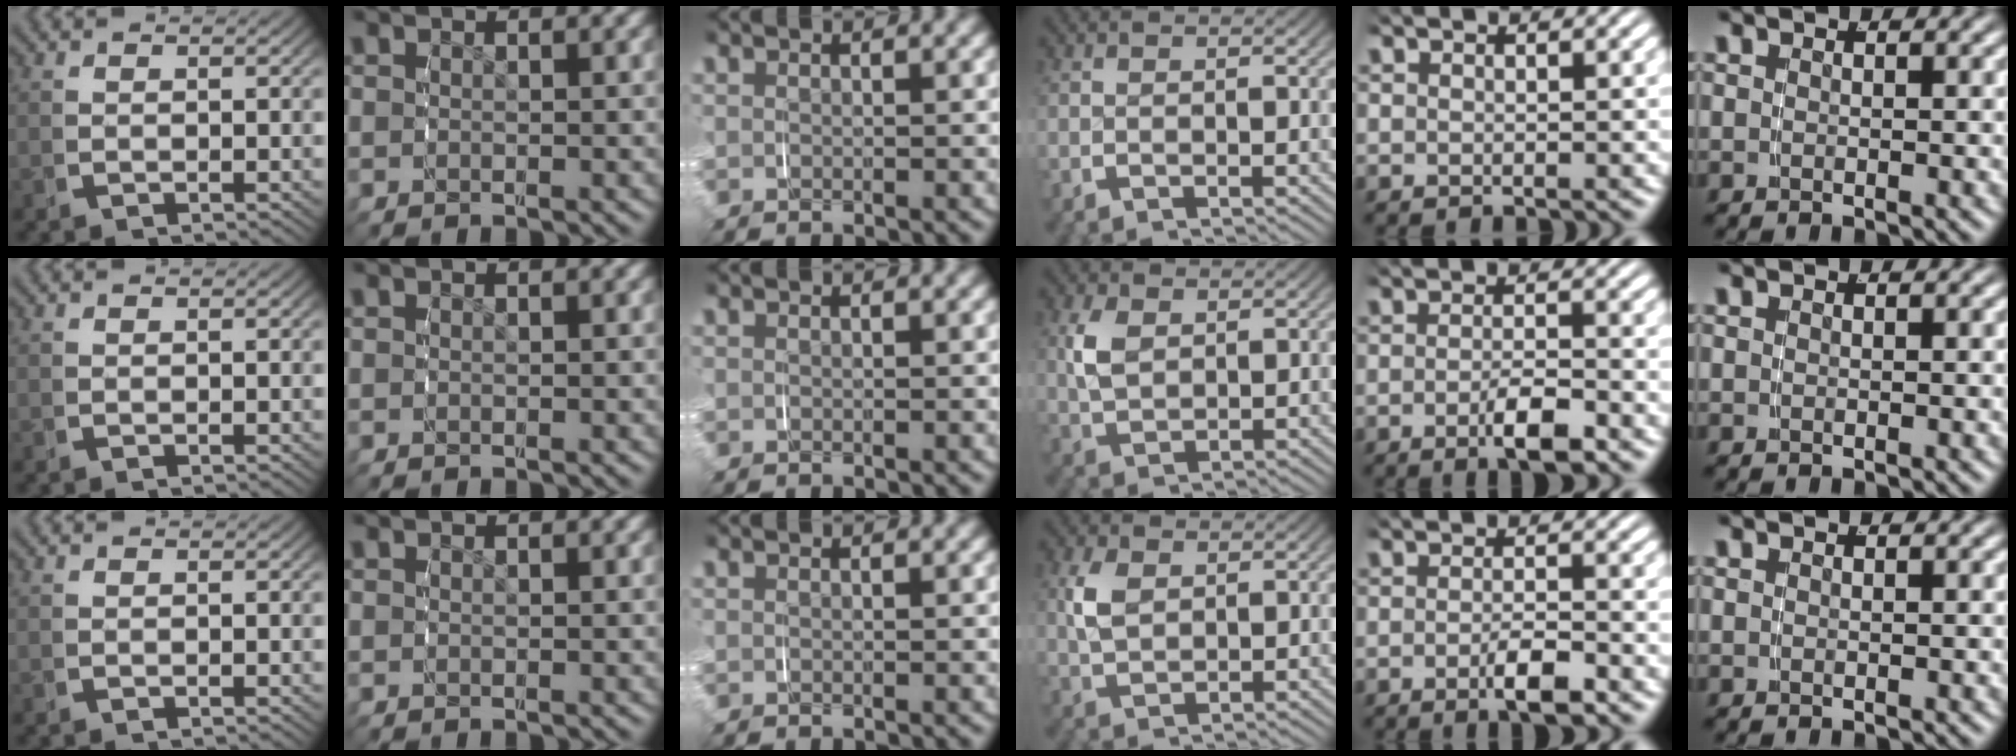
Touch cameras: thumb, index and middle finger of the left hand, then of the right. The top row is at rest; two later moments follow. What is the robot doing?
{"motion": "grasp_and_lifting", "object": "lipstick"}